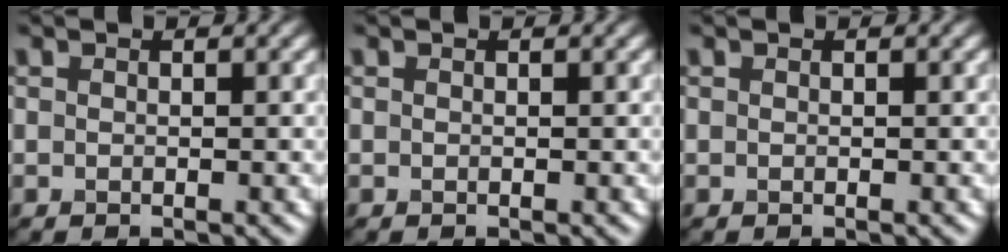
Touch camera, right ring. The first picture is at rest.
{"total": 0.0}
{"total": 0.0}